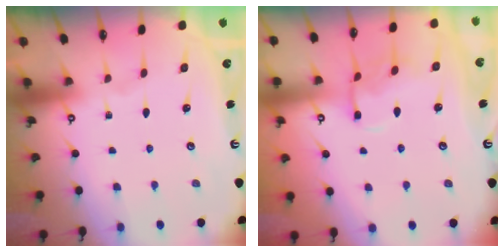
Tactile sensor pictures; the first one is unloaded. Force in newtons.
{"total": 9.0, "press": 9.0, "slide": 0.9}